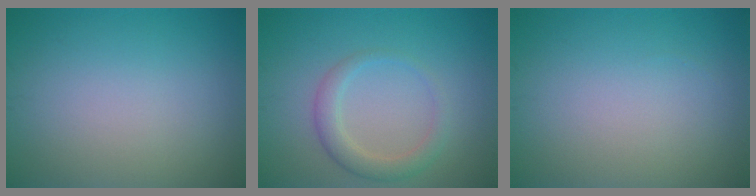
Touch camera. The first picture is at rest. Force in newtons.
{"total": 2.6, "press": 2.6, "slide": 0.4}
{"total": 0.0}